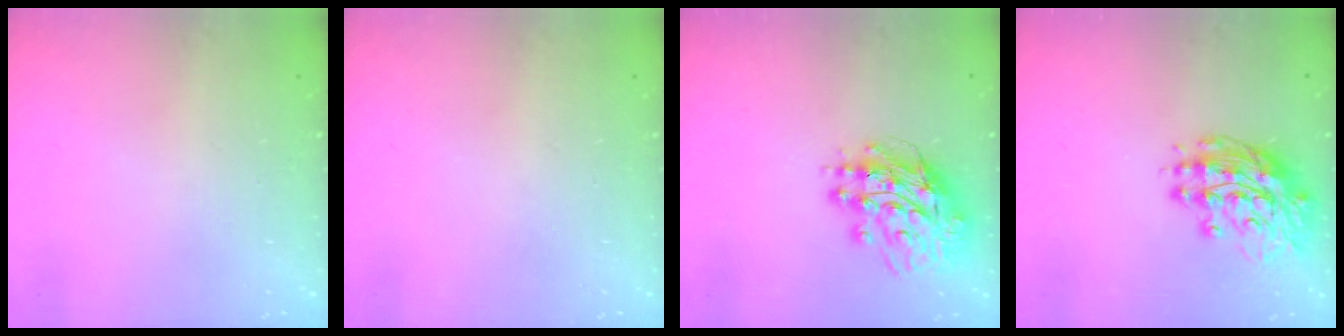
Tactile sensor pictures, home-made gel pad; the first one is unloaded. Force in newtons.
{"total": 0.0}
{"total": 13.7, "press": 13.7, "slide": 1.5}
{"total": 14.0, "press": 14.0, "slide": 1.3}